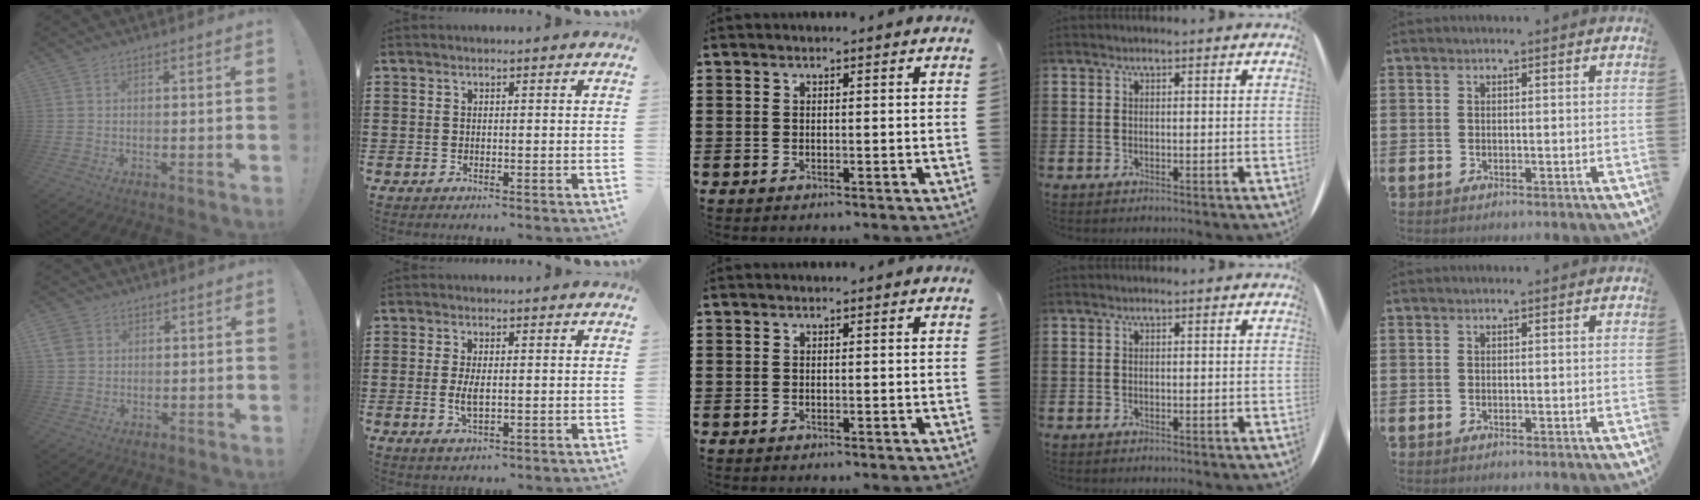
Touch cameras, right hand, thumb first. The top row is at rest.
{"thumb": {"total": 5.5, "force": [1.9, 4.9, 1.6], "torque": [-0.032, -0.005, 0.040]}, "index": {"total": 3.7, "force": [-0.3, 1.4, 3.4], "torque": [-0.078, -0.006, -0.010]}}